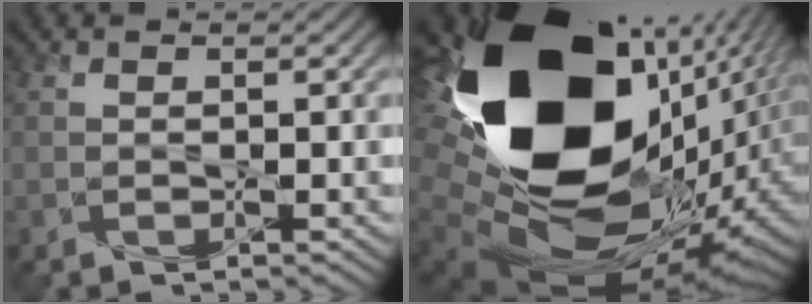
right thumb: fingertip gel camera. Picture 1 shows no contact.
{"total": 22.6, "force": [3.8, 15.5, 16.0], "torque": [-0.329, -0.072, 0.104]}